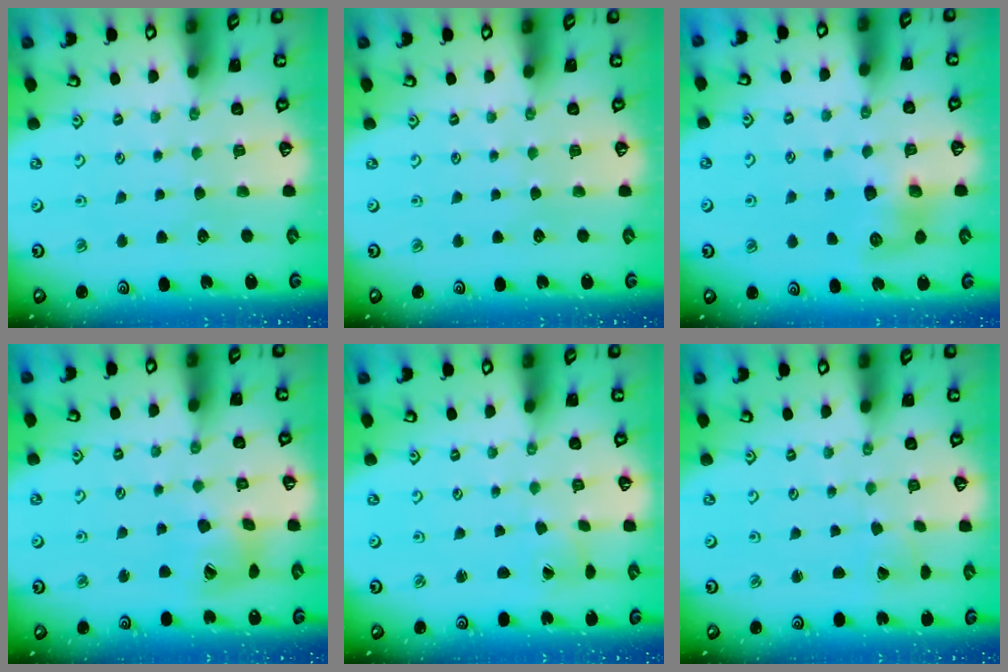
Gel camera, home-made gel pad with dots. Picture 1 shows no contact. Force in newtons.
{"total": 0.0}
{"total": 8.0, "press": 8.0, "slide": 0.0}
{"total": 13.0, "press": 12.9, "slide": 1.7}
{"total": 0.5, "press": 0.5, "slide": 0.1}
{"total": 1.9, "press": 1.9, "slide": 0.1}